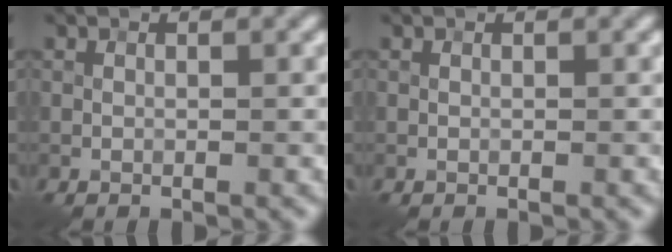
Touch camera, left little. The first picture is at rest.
{"total": 0.0}